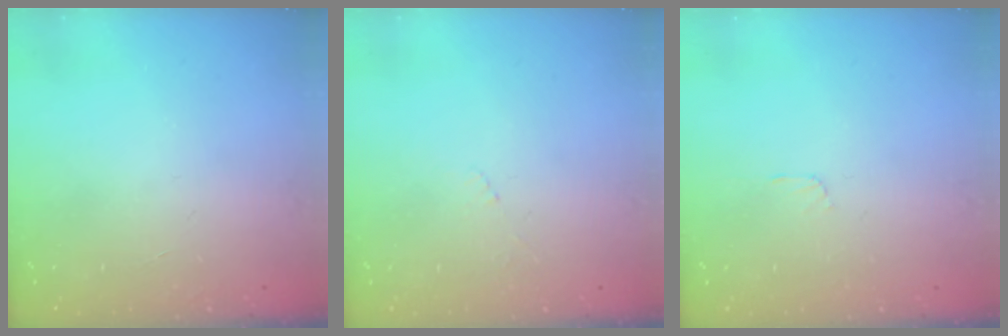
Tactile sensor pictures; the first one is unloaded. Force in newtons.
{"total": 3.1, "press": 3.1, "slide": 0.5}
{"total": 2.9, "press": 2.9, "slide": 0.4}